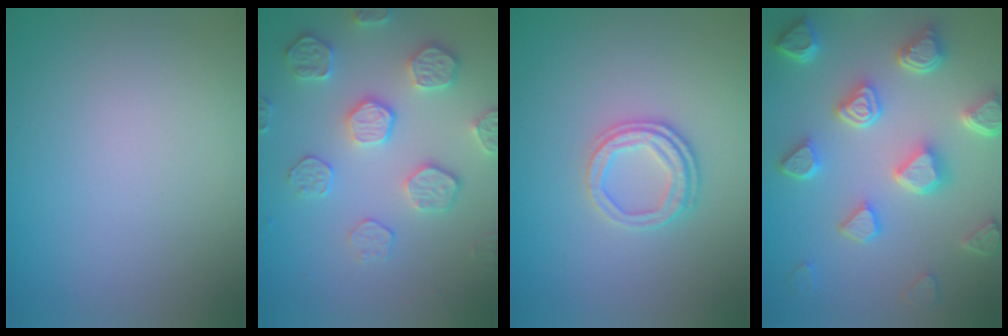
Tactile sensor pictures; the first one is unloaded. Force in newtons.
{"total": 4.4, "press": 4.3, "slide": 1.1}
{"total": 2.6, "press": 2.3, "slide": 1.1}
{"total": 7.1, "press": 5.5, "slide": 4.4}